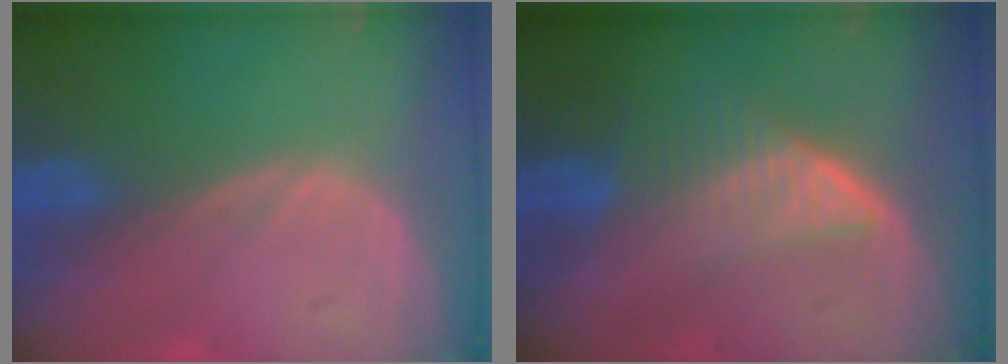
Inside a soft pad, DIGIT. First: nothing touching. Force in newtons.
{"total": 6.7, "press": 5.9, "slide": 3.2}